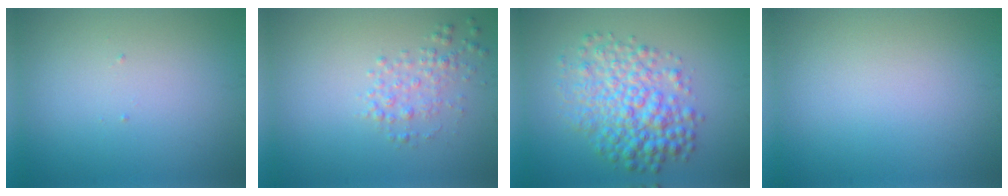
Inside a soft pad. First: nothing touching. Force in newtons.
{"total": 2.0, "press": 2.0, "slide": 0.1}
{"total": 6.2, "press": 6.2, "slide": 0.0}
{"total": 0.0}